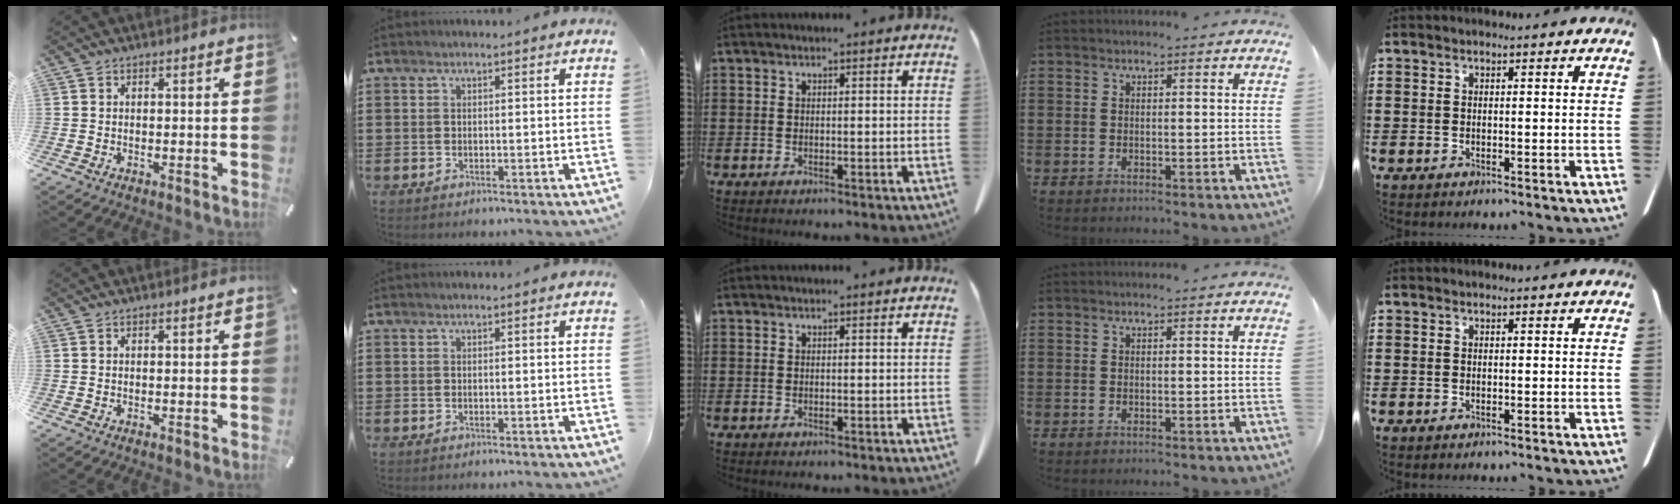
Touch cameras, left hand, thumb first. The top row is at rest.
{}